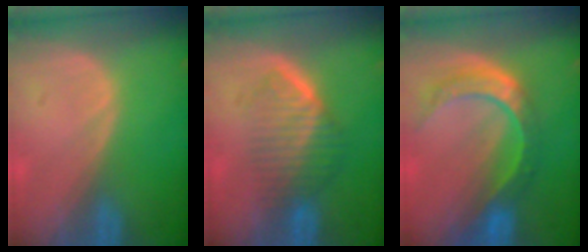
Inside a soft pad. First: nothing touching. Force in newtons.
{"total": 6.6, "press": 5.9, "slide": 3.1}
{"total": 8.8, "press": 7.3, "slide": 4.9}